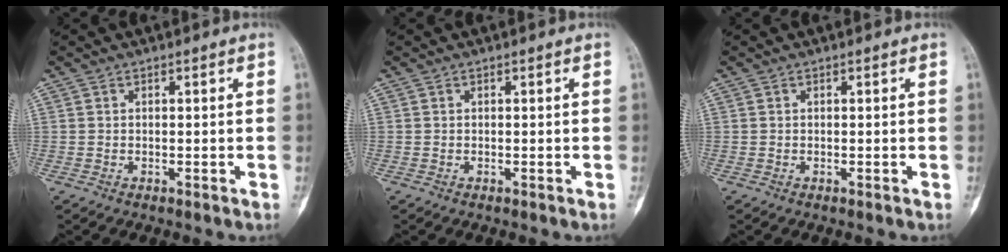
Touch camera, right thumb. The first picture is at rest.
{"total": 0.0}
{"total": 0.0}